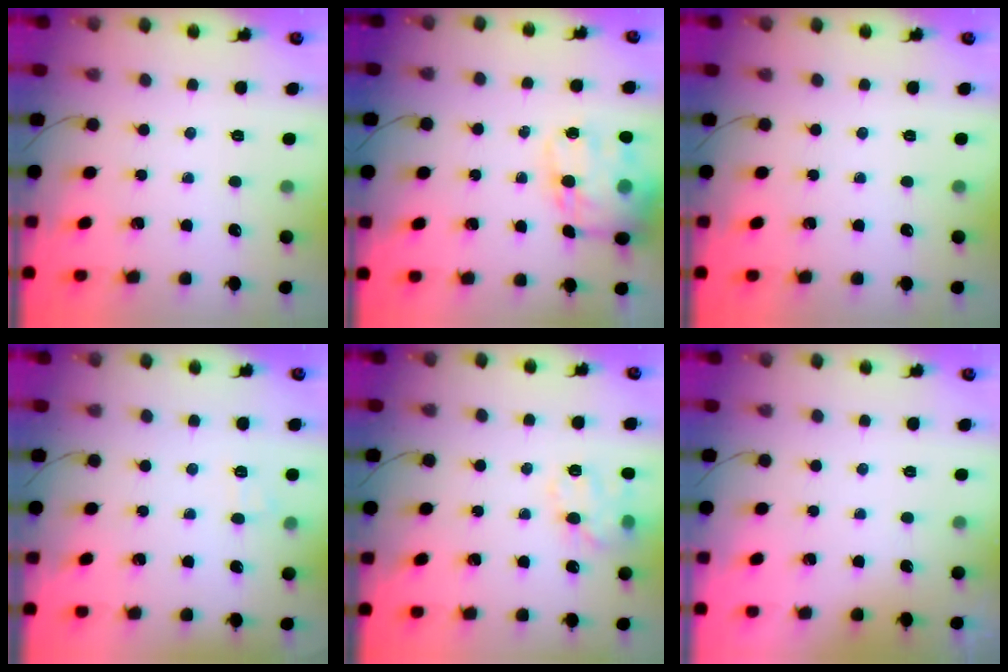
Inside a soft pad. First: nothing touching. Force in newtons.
{"total": 16.4, "press": 16.0, "slide": 3.7}
{"total": 0.0}
{"total": 5.6, "press": 5.4, "slide": 1.4}
{"total": 11.5, "press": 11.4, "slide": 1.4}
{"total": 1.6, "press": 1.6, "slide": 0.2}